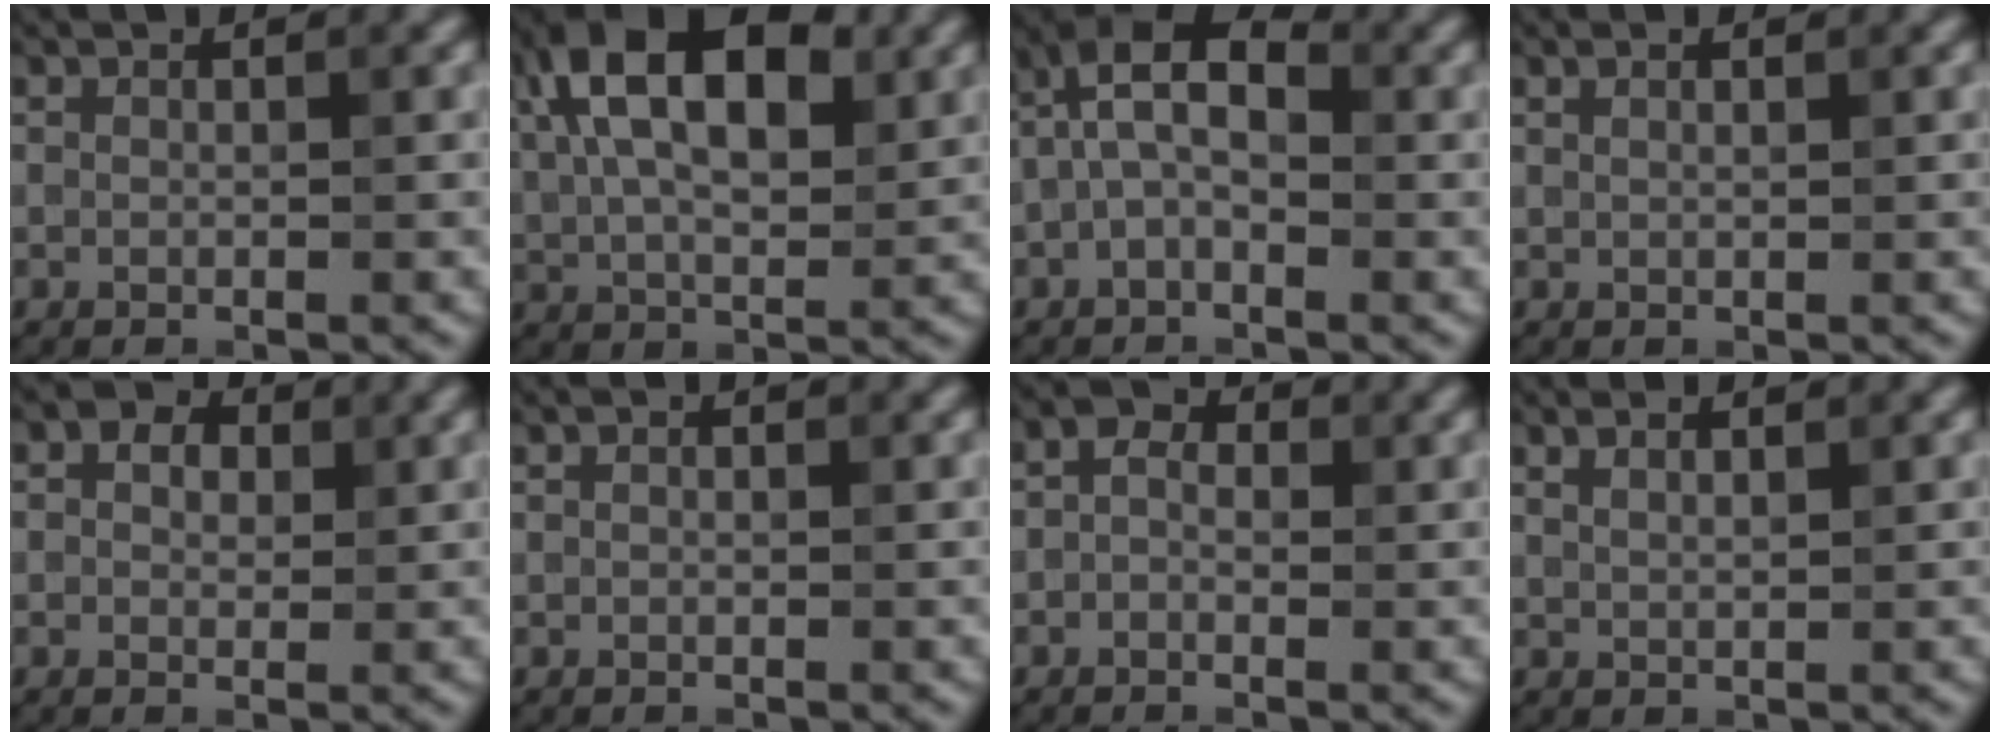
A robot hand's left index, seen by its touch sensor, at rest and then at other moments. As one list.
[{"total": 12.4, "force": [4.4, 6.6, 9.6], "torque": [-0.163, 0.037, 0.057]}, {"total": 5.6, "force": [-0.1, 3.0, 4.7], "torque": [-0.093, 0.020, -0.016]}, {"total": 1.2, "force": [0.8, 0.4, 0.8], "torque": [-0.009, -0.007, 0.009]}, {"total": 3.0, "force": [1.3, 2.1, 1.7], "torque": [-0.023, 0.007, 0.001]}, {"total": 0.7, "force": [0.3, 0.5, 0.5], "torque": [-0.005, -0.006, 0.001]}, {"total": 1.8, "force": [-0.2, 1.4, 1.2], "torque": [-0.016, 0.003, -0.018]}, {"total": 1.5, "force": [1.1, 0.4, 0.9], "torque": [-0.014, -0.002, 0.018]}]